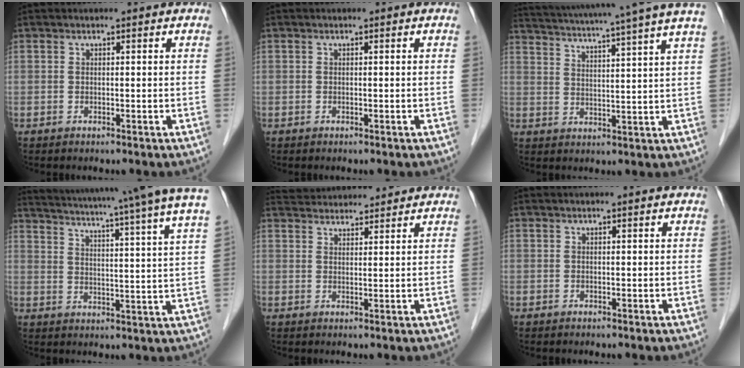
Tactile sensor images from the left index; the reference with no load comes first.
{"total": 0.0}
{"total": 19.8, "force": [16.9, -1.7, 10.1], "torque": [-0.180, -0.014, 0.223]}
{"total": 25.5, "force": [22.1, -0.8, 12.7], "torque": [-0.207, -0.043, 0.274]}
{"total": 8.2, "force": [8.0, 0.8, 1.5], "torque": [-0.032, 0.035, 0.123]}
{"total": 0.7, "force": [0.6, -0.1, 0.3], "torque": [-0.007, 0.006, 0.012]}